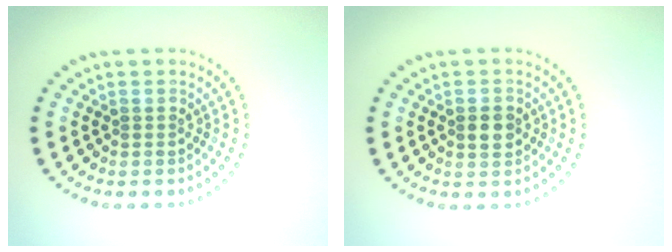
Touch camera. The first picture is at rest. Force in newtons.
{"total": 1.9, "press": 1.9, "slide": 0.1}